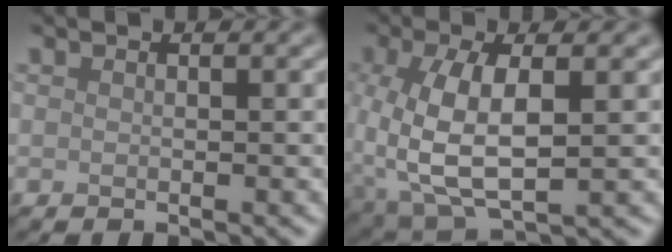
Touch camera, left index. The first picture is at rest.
{"total": 7.0, "force": [0.2, 3.2, 6.2], "torque": [-0.142, 0.000, 0.007]}